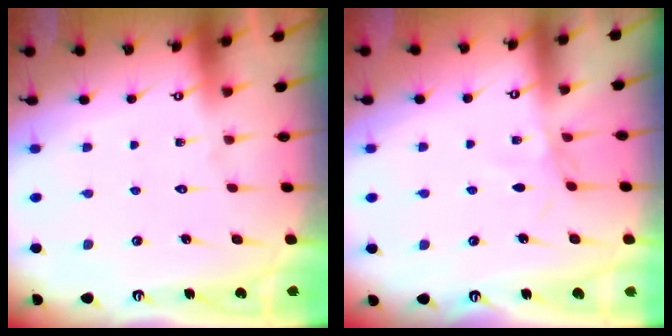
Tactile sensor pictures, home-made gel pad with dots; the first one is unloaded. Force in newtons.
{"total": 2.2, "press": 2.1, "slide": 0.5}